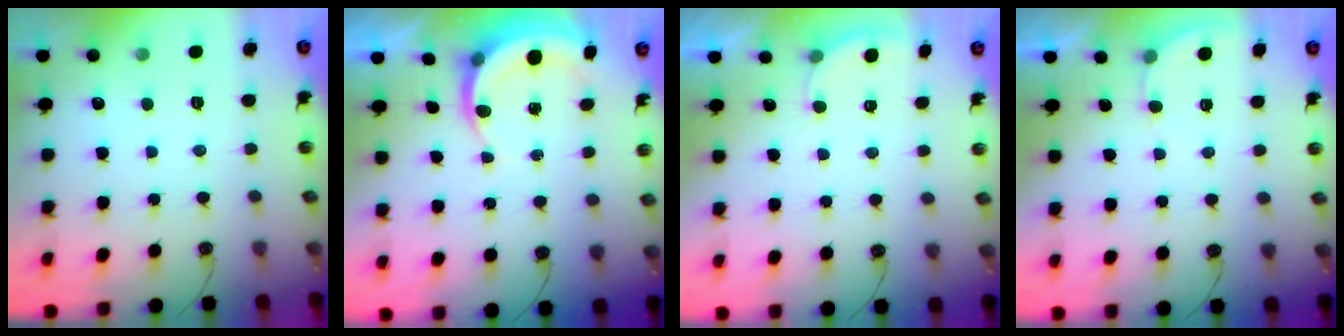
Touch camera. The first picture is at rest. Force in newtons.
{"total": 4.7, "press": 4.6, "slide": 0.6}
{"total": 2.5, "press": 2.4, "slide": 0.7}
{"total": 2.9, "press": 2.9, "slide": 0.3}